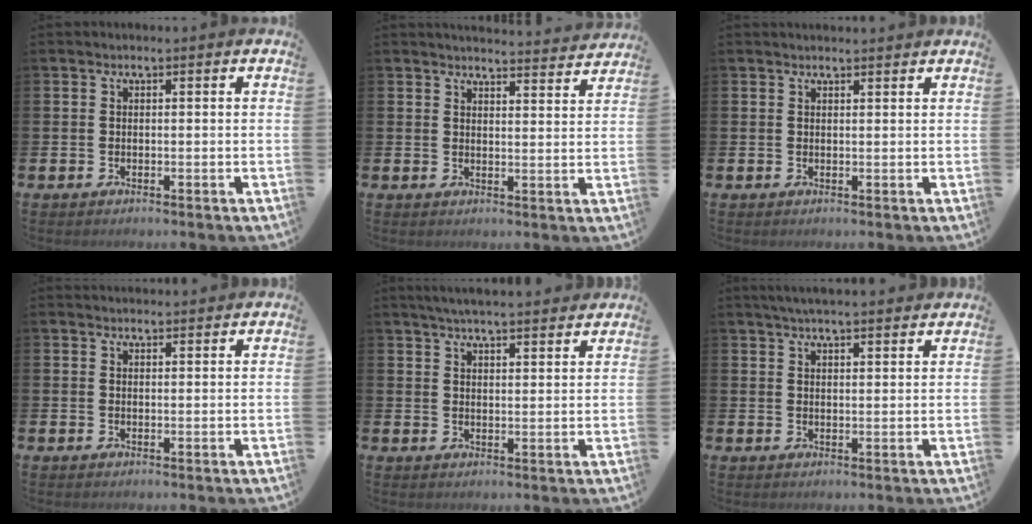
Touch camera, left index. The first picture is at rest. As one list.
[{"total": 3.8, "force": [3.8, 0.0, 0.1], "torque": [-0.003, -0.030, 0.067]}, {"total": 0.9, "force": [0.9, 0.1, 0.1], "torque": [0.005, -0.003, 0.015]}, {"total": 1.7, "force": [1.7, 0.3, -0.1], "torque": [0.006, -0.008, 0.029]}, {"total": 4.6, "force": [4.5, 0.0, 1.0], "torque": [-0.028, -0.020, 0.080]}, {"total": 3.7, "force": [3.6, 0.1, 1.0], "torque": [-0.028, -0.010, 0.065]}]